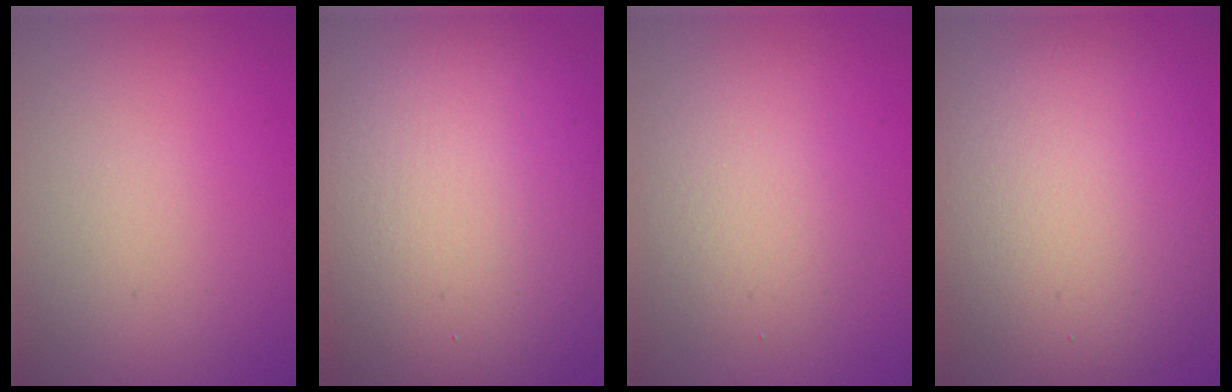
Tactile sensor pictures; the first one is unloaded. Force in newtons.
{"total": 16.9, "press": 16.8, "slide": 1.0}
{"total": 3.3, "press": 3.3, "slide": 0.2}
{"total": 11.4, "press": 11.4, "slide": 0.8}